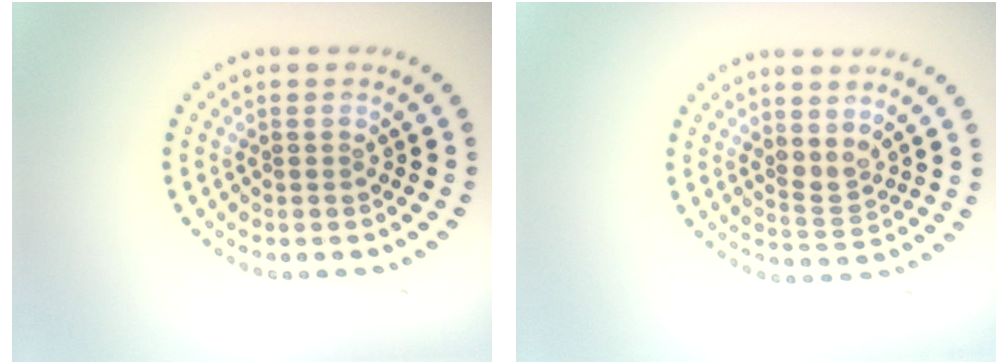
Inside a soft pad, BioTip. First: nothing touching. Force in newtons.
{"total": 1.8, "press": 1.5, "slide": 1.0}